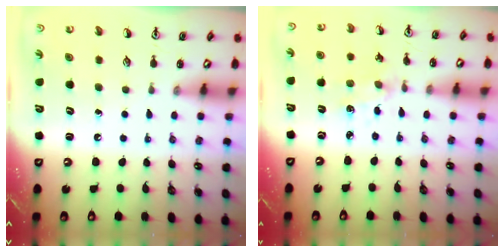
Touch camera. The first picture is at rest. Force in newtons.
{"total": 2.0, "press": 2.0, "slide": 0.3}